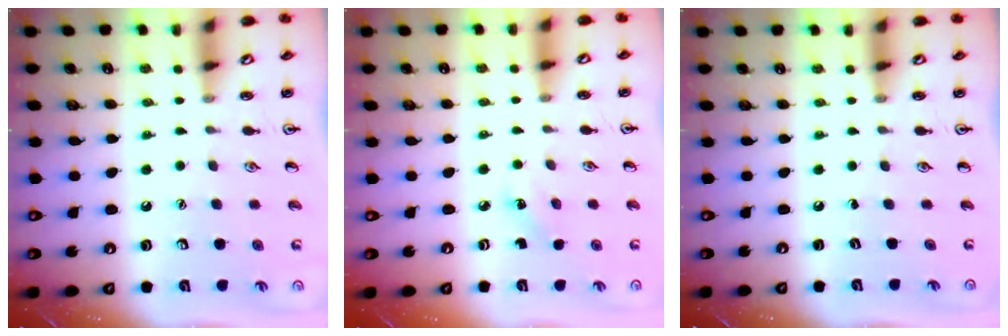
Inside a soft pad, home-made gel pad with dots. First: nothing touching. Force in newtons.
{"total": 2.3, "press": 2.2, "slide": 0.8}
{"total": 0.0}